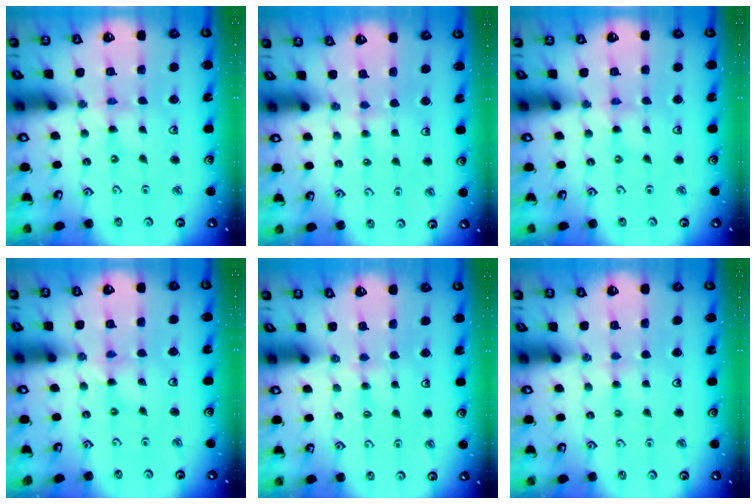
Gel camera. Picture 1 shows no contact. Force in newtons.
{"total": 2.4, "press": 2.4, "slide": 0.4}
{"total": 0.0}
{"total": 2.6, "press": 2.6, "slide": 0.3}
{"total": 2.4, "press": 2.3, "slide": 0.4}
{"total": 3.4, "press": 3.4, "slide": 0.4}